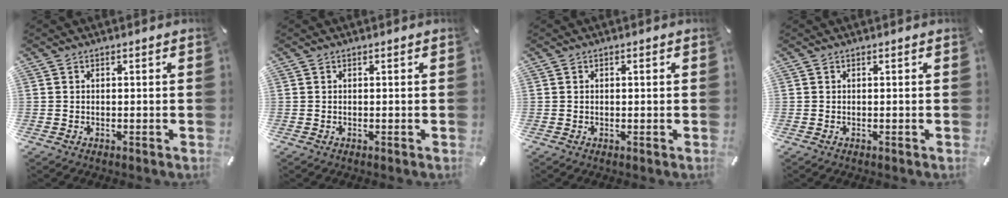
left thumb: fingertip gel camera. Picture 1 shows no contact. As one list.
[{"total": 0.0}, {"total": 0.7, "force": [0.1, 0.4, 0.6], "torque": [-0.012, 0.001, 0.000]}, {"total": 0.0}]